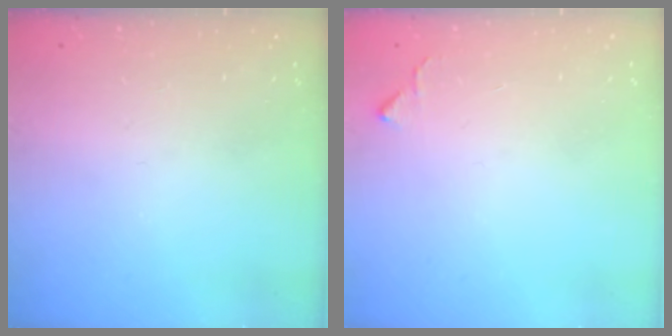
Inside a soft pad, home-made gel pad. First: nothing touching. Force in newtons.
{"total": 5.1, "press": 5.0, "slide": 0.7}